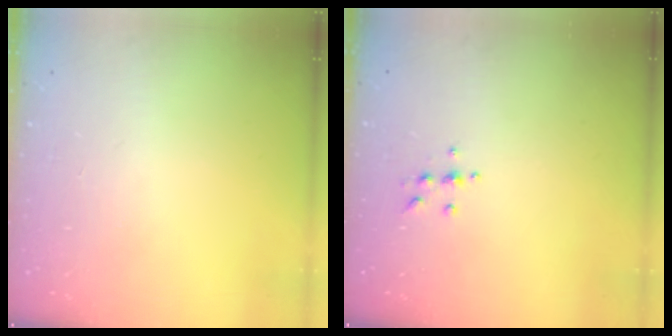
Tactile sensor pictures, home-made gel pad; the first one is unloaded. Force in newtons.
{"total": 5.7, "press": 5.7, "slide": 0.5}